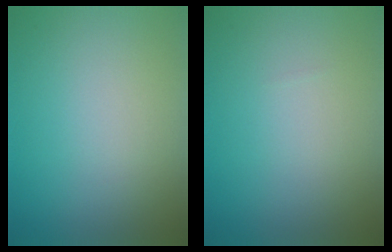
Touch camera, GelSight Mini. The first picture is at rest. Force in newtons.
{"total": 0.0}